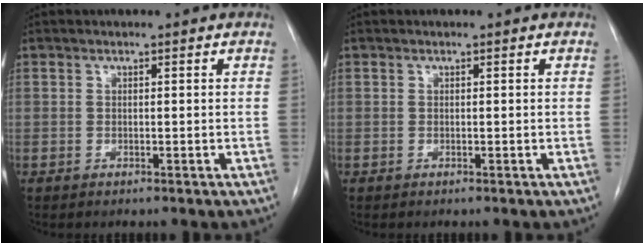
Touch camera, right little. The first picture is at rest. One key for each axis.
{"total": 0.0}